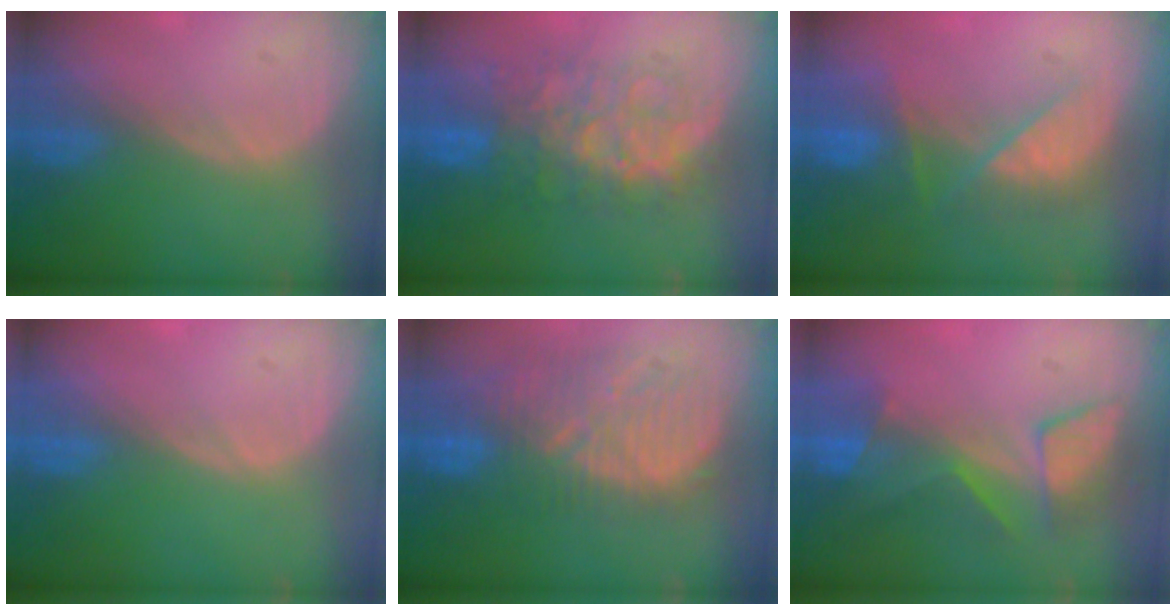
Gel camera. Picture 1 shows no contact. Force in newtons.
{"total": 8.9, "press": 8.9, "slide": 0.3}
{"total": 7.5, "press": 7.2, "slide": 2.0}
{"total": 0.0}
{"total": 11.4, "press": 11.0, "slide": 3.3}
{"total": 7.3, "press": 6.9, "slide": 2.5}